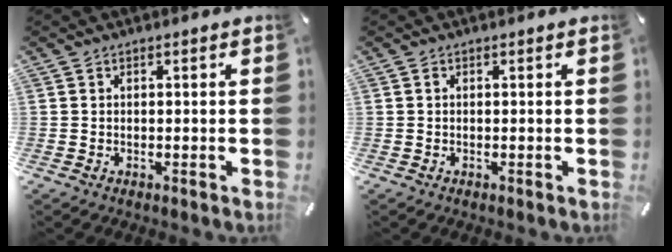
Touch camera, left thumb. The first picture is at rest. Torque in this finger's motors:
{"motor_torque": [0.22, -0.16, 0.09, -0.02, 0.00]}